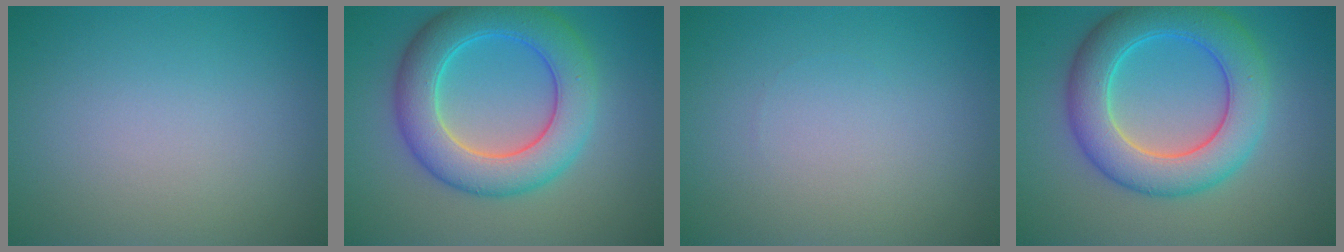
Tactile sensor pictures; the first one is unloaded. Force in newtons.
{"total": 7.6, "press": 7.6, "slide": 0.0}
{"total": 0.0}
{"total": 7.6, "press": 7.6, "slide": 0.0}